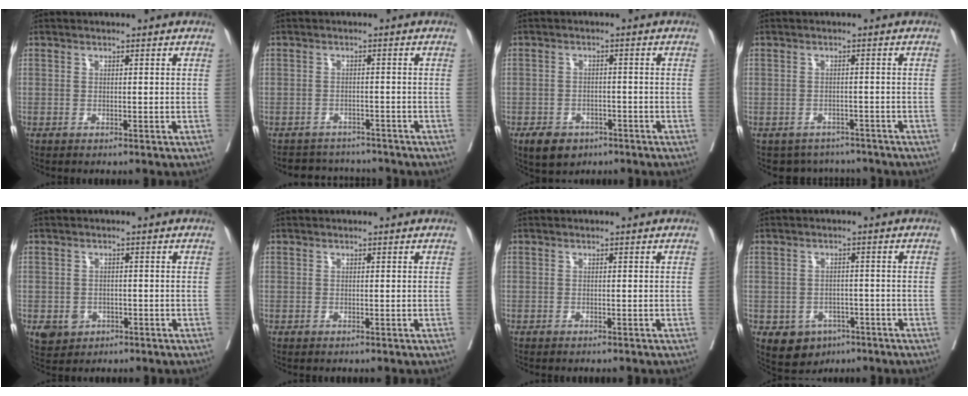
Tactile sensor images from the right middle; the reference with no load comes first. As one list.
[{"total": 5.2, "force": [-5.0, 1.4, -0.2], "torque": [0.007, 0.010, -0.070]}, {"total": 5.1, "force": [-3.3, 3.3, 2.0], "torque": [-0.033, 0.001, -0.047]}, {"total": 5.1, "force": [-4.5, 2.4, -0.3], "torque": [0.014, 0.013, -0.057]}, {"total": 4.2, "force": [-1.8, 3.6, 1.2], "torque": [-0.016, 0.002, -0.021]}, {"total": 0.0}, {"total": 0.9, "force": [-0.8, 0.2, 0.3], "torque": [-0.005, -0.001, -0.013]}, {"total": 5.6, "force": [-2.9, 4.4, 1.8], "torque": [-0.026, 0.004, -0.034]}]